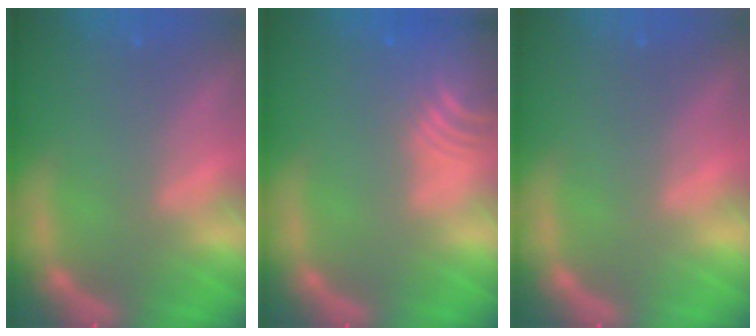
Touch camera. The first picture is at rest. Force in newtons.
{"total": 8.6}
{"total": 0.0}